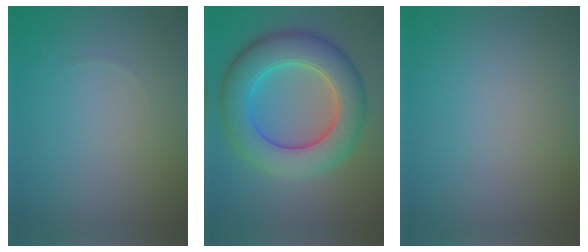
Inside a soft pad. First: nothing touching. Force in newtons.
{"total": 8.5, "press": 8.4, "slide": 0.4}
{"total": 0.0}